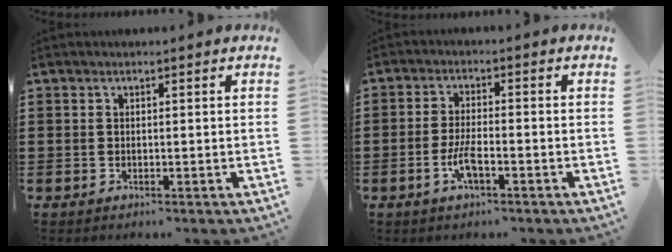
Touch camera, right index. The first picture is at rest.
{"total": 4.1, "force": [-1.7, 1.1, 3.6], "torque": [-0.081, -0.003, -0.037]}